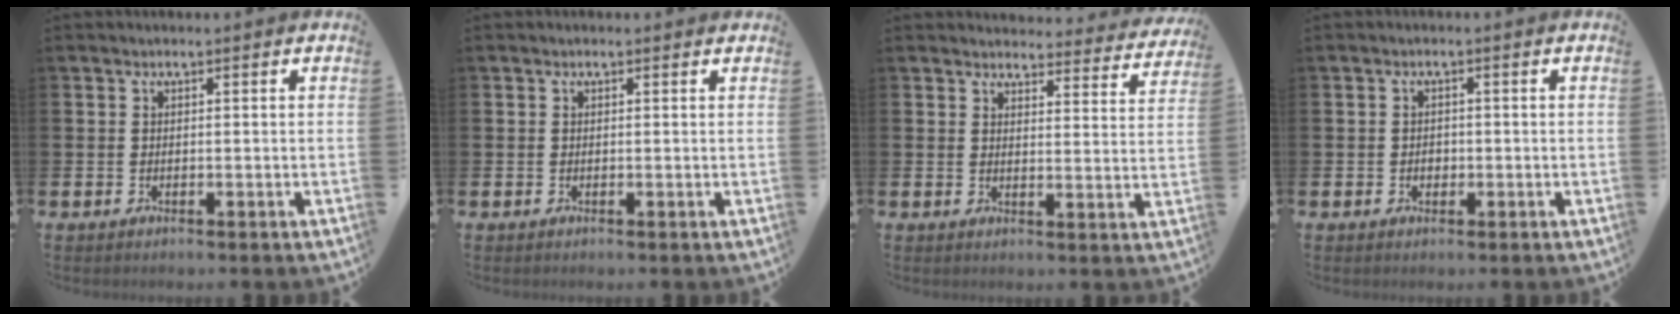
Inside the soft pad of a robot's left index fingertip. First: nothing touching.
{"total": 0.0}
{"total": 3.6, "force": [3.5, 0.7, 0.1], "torque": [-0.001, -0.030, 0.059]}
{"total": 1.3, "force": [-0.3, 1.1, 0.7], "torque": [-0.002, 0.001, -0.010]}